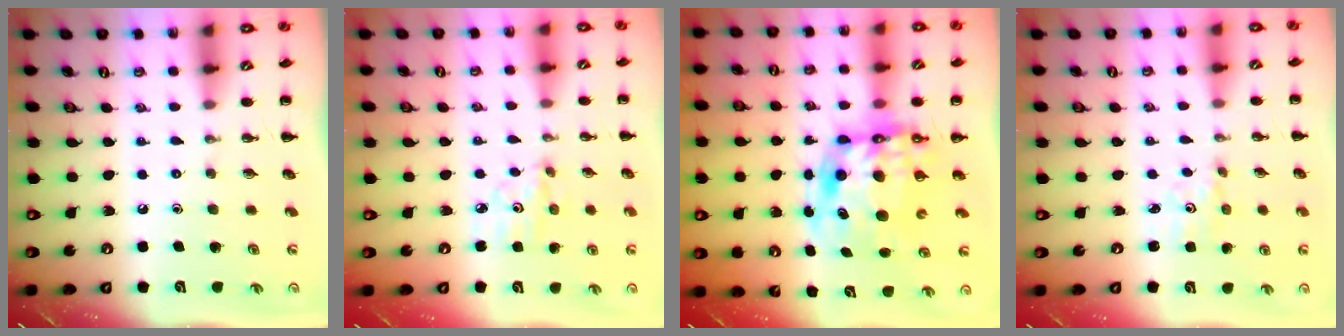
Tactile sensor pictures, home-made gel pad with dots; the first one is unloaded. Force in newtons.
{"total": 5.2, "press": 5.0, "slide": 1.5}
{"total": 12.6, "press": 12.2, "slide": 3.4}
{"total": 2.0, "press": 1.9, "slide": 0.7}